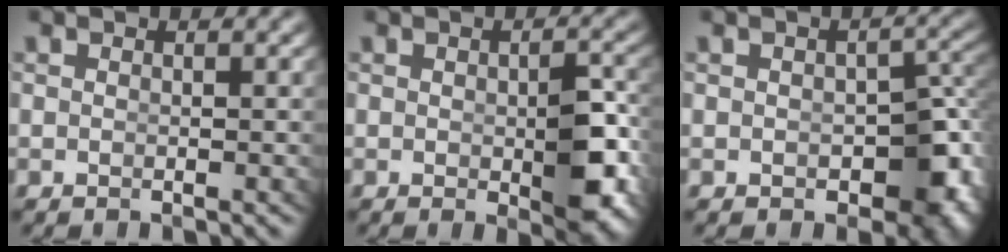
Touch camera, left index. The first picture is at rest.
{"total": 4.7, "force": [-1.0, 2.1, 4.1], "torque": [-0.059, -0.018, -0.009]}
{"total": 4.8, "force": [-1.7, 2.9, 3.4], "torque": [-0.029, -0.008, -0.015]}